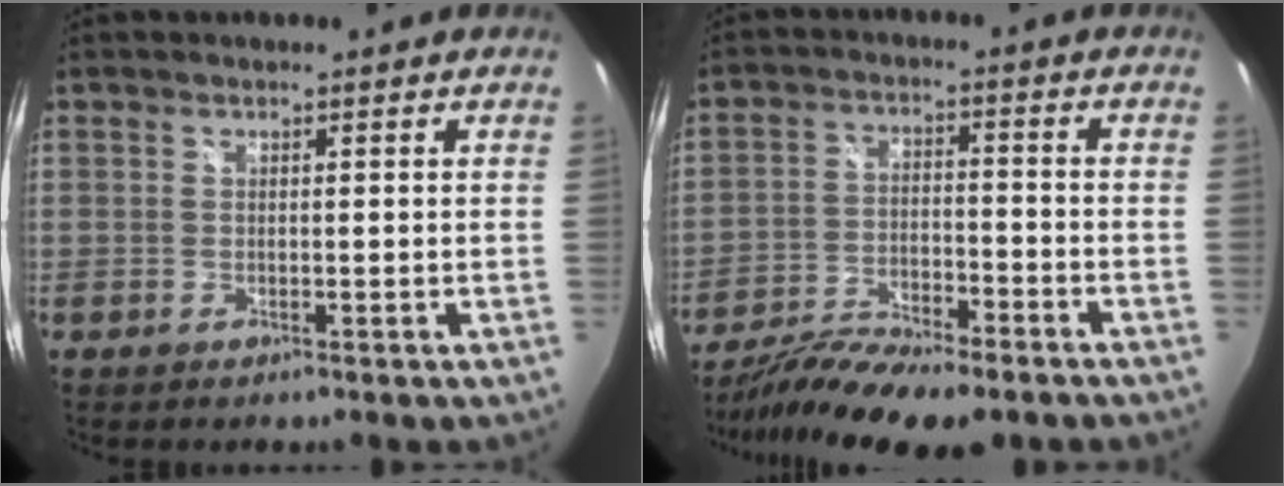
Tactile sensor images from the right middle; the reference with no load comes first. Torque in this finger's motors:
{"motor_torque": [1.70, -0.43, 0.47, 0.06]}